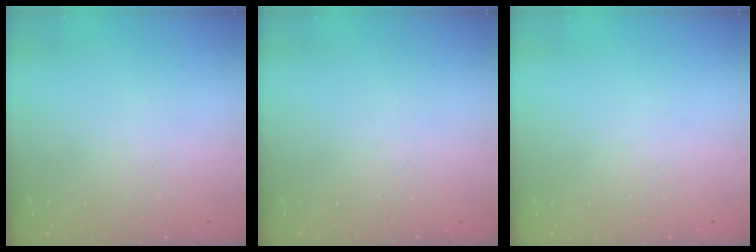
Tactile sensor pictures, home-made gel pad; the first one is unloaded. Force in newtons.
{"total": 0.0}
{"total": 0.0}